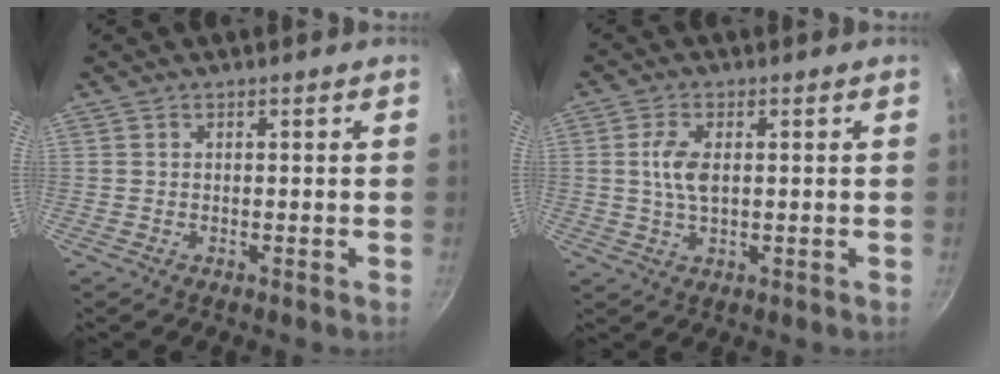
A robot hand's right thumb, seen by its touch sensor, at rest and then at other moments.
{"total": 5.4, "force": [0.6, 2.8, 4.6], "torque": [-0.090, 0.003, 0.011]}